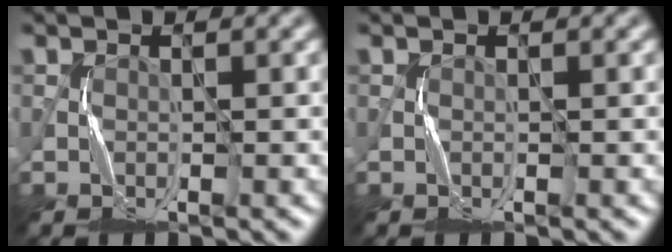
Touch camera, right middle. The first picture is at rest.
{"total": 0.0}